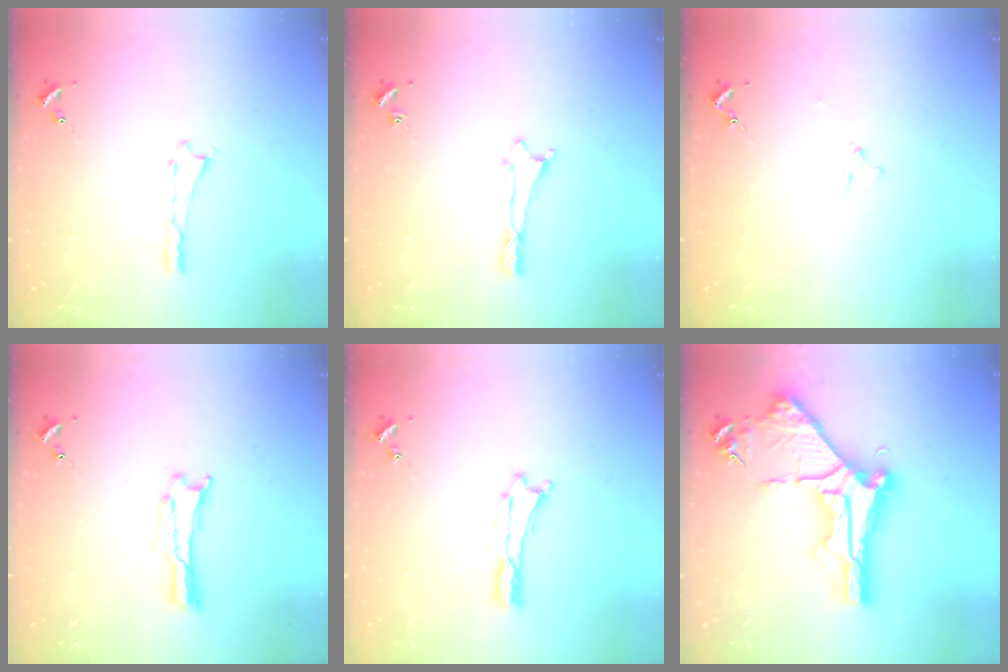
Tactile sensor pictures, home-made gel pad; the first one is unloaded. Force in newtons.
{"total": 0.8, "press": 0.8, "slide": 0.2}
{"total": 1.1, "press": 1.1, "slide": 0.1}
{"total": 0.0}
{"total": 0.0}
{"total": 10.3, "press": 10.2, "slide": 1.2}